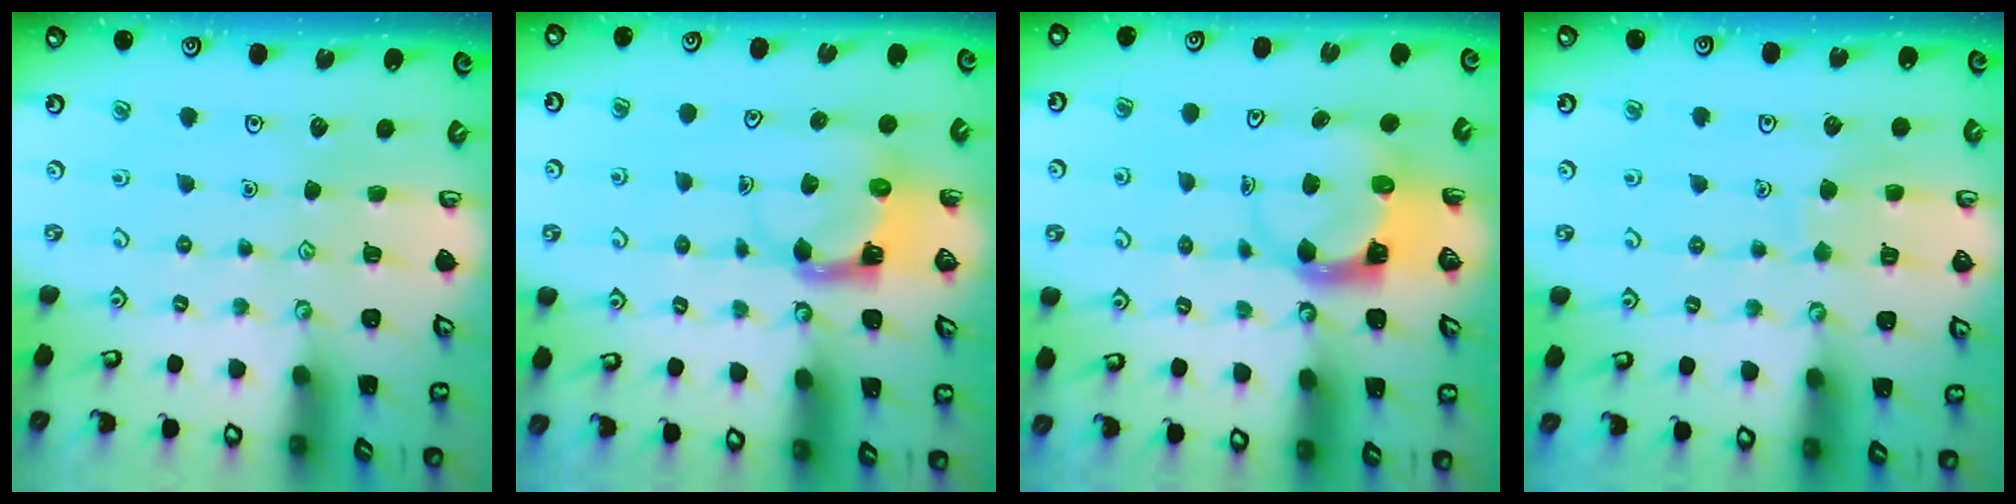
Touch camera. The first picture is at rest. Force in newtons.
{"total": 4.0, "press": 3.9, "slide": 0.7}
{"total": 3.8, "press": 3.7, "slide": 0.5}
{"total": 5.2, "press": 5.2, "slide": 0.5}